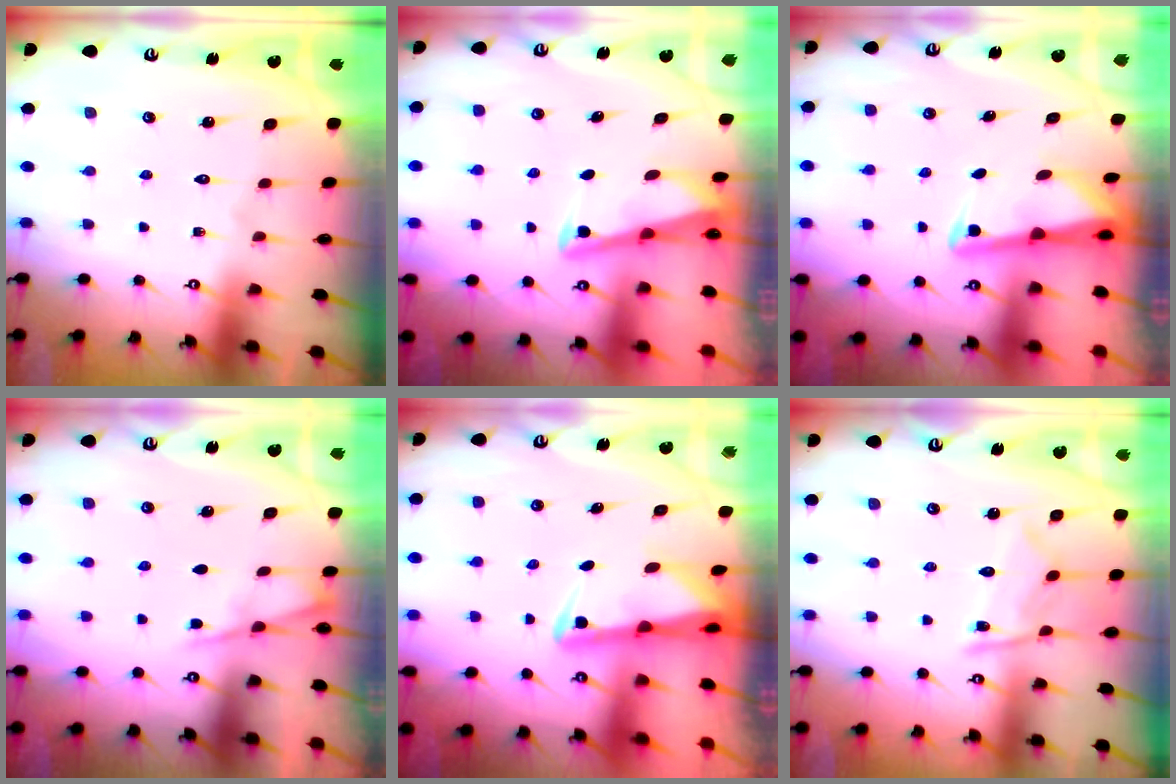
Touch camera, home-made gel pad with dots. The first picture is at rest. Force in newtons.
{"total": 2.8, "press": 2.8, "slide": 0.4}
{"total": 2.9, "press": 2.9, "slide": 0.3}
{"total": 2.2, "press": 2.1, "slide": 0.4}
{"total": 2.4, "press": 2.3, "slide": 0.6}
{"total": 10.1, "press": 10.1, "slide": 0.8}